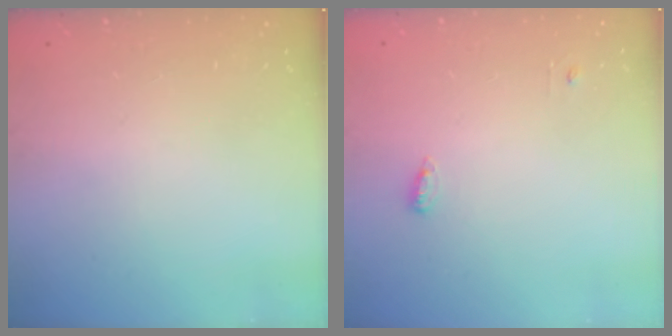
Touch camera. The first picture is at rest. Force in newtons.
{"total": 3.7, "press": 3.6, "slide": 1.0}